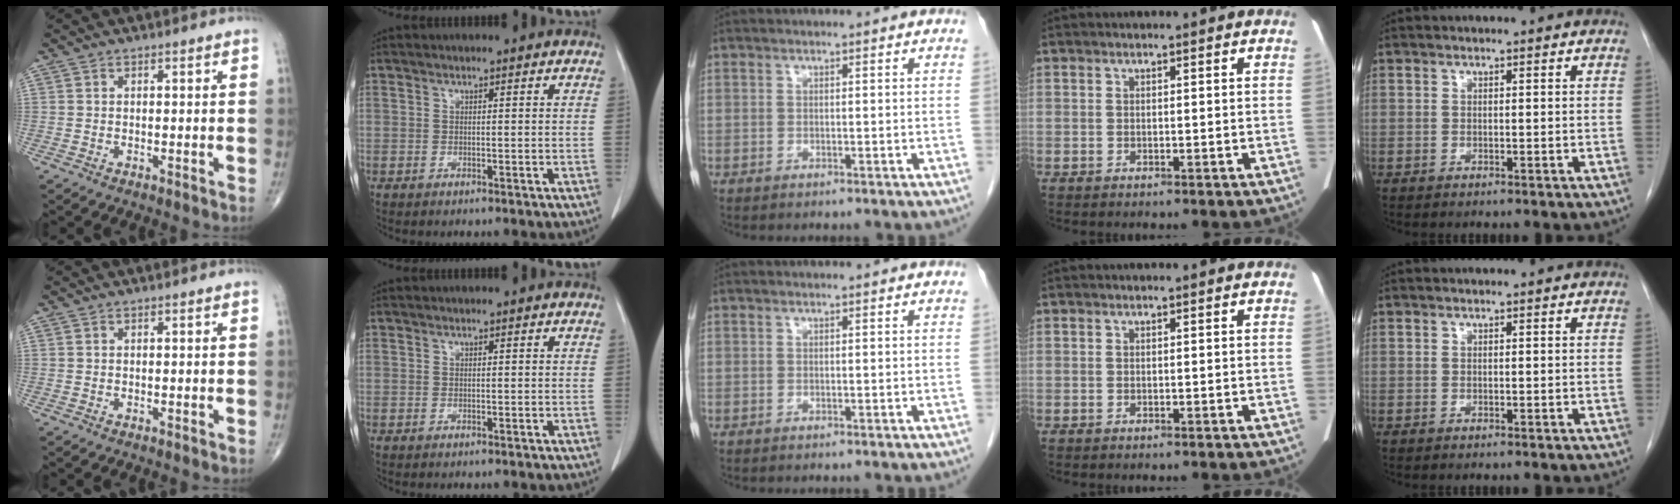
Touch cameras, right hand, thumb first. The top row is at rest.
{}